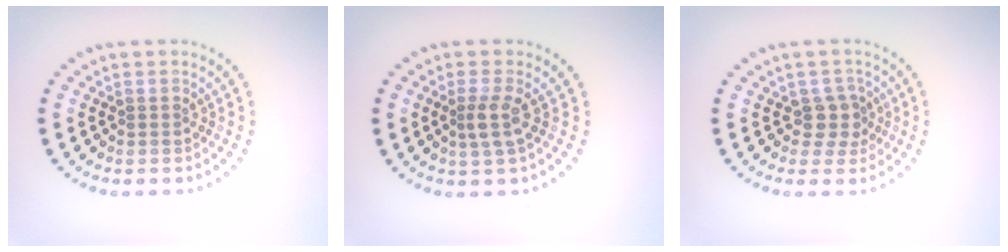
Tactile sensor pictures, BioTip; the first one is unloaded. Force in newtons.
{"total": 2.1, "press": 1.6, "slide": 1.3}
{"total": 2.1, "press": 1.7, "slide": 1.2}